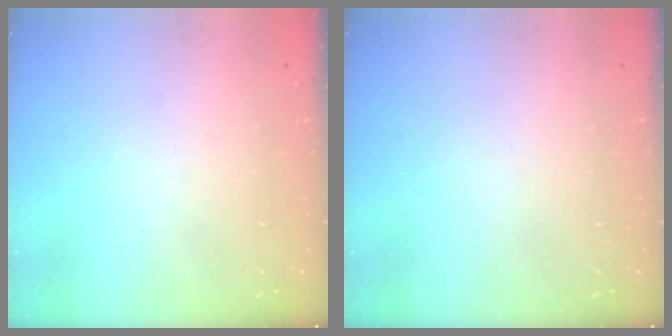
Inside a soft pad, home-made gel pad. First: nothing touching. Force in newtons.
{"total": 0.0}